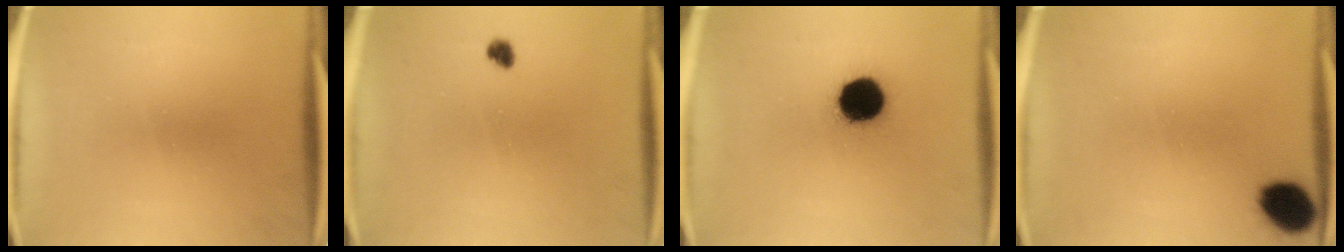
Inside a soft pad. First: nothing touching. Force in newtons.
{"total": 1.7}
{"total": 12.7}
{"total": 10.4}